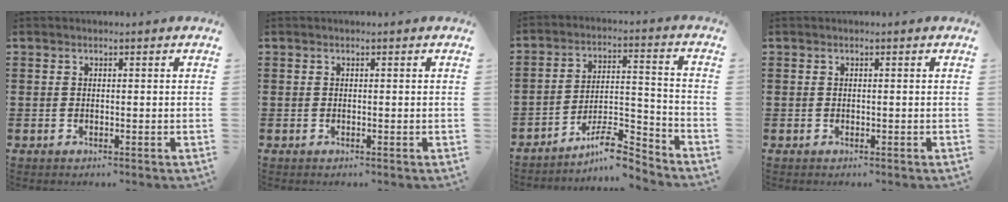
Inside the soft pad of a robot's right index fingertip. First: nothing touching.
{"total": 0.0}
{"total": 9.4, "force": [-7.6, 2.2, 5.1], "torque": [-0.078, 0.025, -0.139]}
{"total": 0.0}